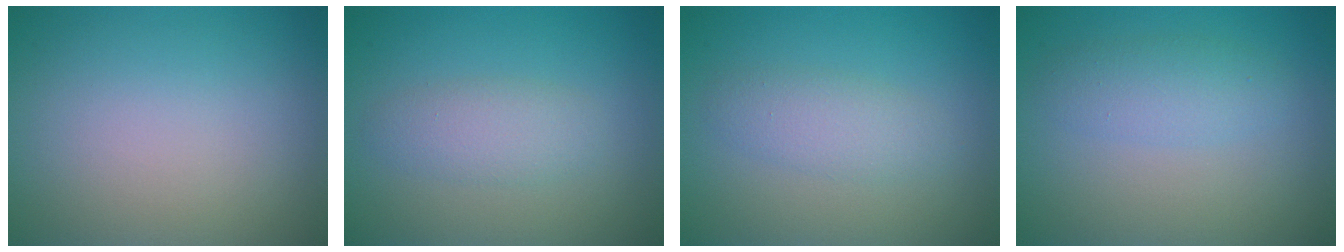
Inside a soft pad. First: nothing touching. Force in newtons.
{"total": 2.4, "press": 2.4, "slide": 0.0}
{"total": 2.3, "press": 2.3, "slide": 0.1}
{"total": 2.4, "press": 2.4, "slide": 0.0}